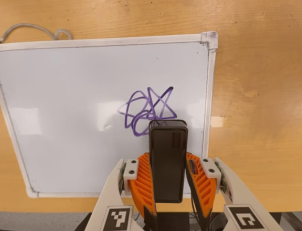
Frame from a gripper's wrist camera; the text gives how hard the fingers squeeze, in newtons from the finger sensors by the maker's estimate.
{"total": 4.8, "left": 3.4, "right": 6.3}